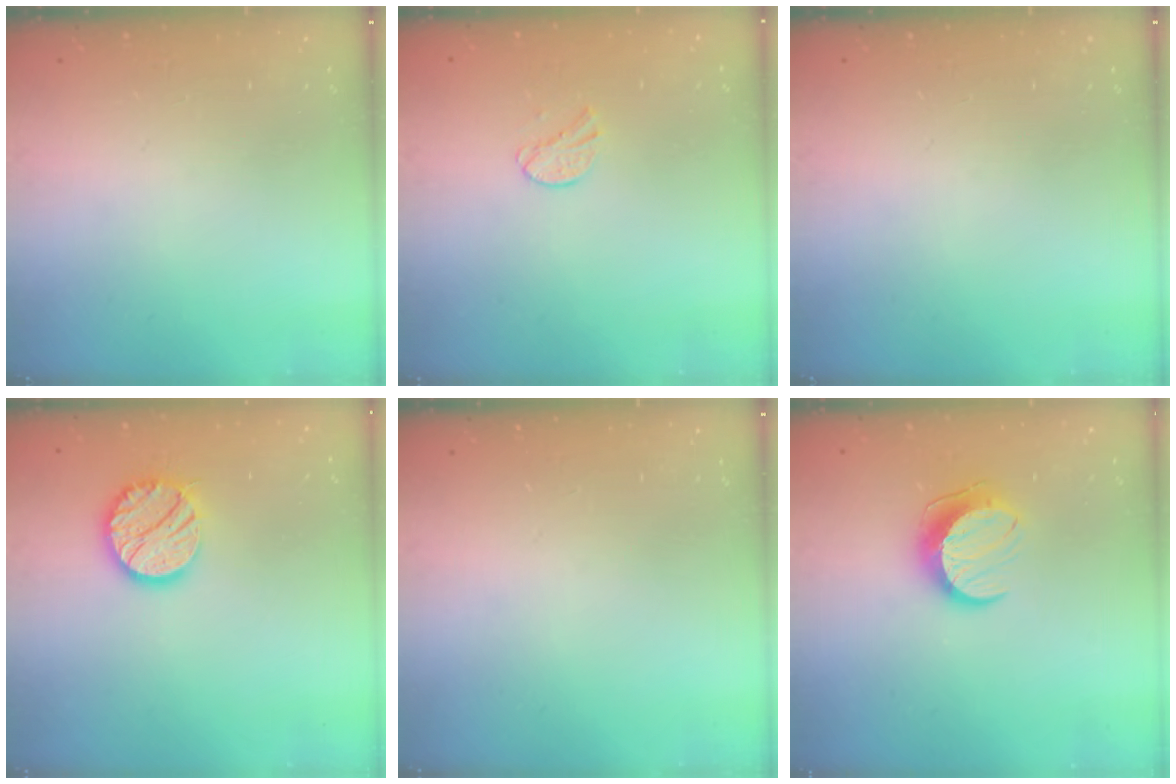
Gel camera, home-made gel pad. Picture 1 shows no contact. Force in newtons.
{"total": 6.1, "press": 6.1, "slide": 0.6}
{"total": 0.0}
{"total": 12.5, "press": 12.5, "slide": 0.6}
{"total": 0.0}
{"total": 10.3, "press": 10.3, "slide": 0.1}